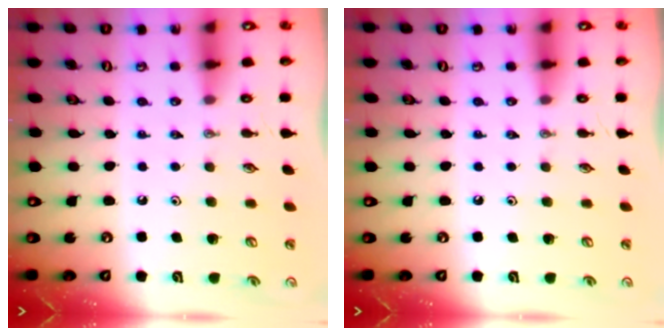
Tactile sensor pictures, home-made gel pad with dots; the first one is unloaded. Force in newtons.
{"total": 0.0}